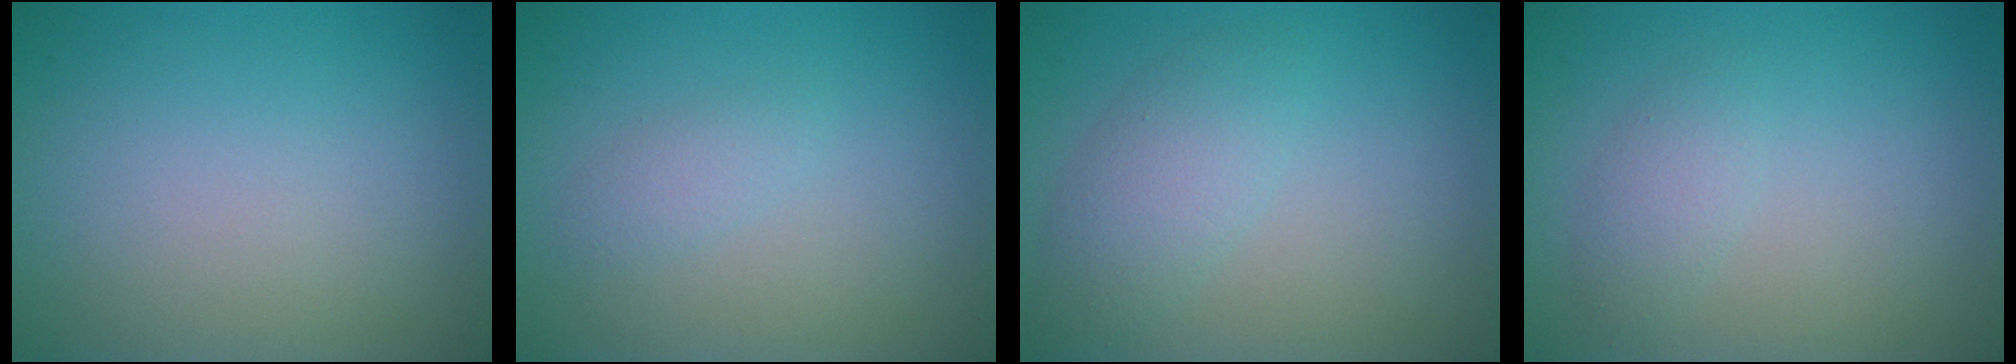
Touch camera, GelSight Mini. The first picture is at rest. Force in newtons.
{"total": 1.2, "press": 1.2, "slide": 0.1}
{"total": 3.1, "press": 3.1, "slide": 0.1}
{"total": 1.7, "press": 1.7, "slide": 0.1}